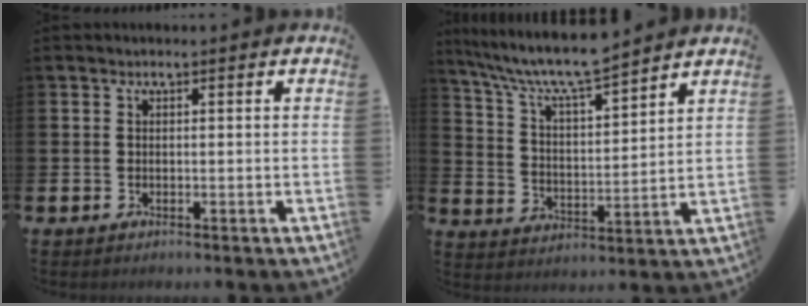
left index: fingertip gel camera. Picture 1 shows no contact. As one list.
[{"total": 8.8, "force": [8.0, 0.9, 3.4], "torque": [-0.098, -0.045, 0.141]}]